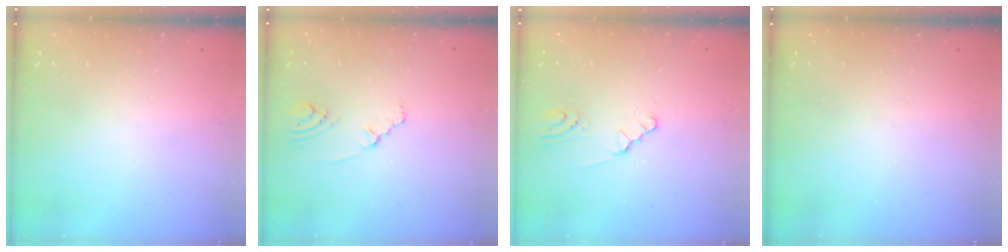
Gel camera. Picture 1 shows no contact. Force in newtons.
{"total": 1.7, "press": 1.7, "slide": 0.4}
{"total": 0.8, "press": 0.8, "slide": 0.2}
{"total": 0.0}